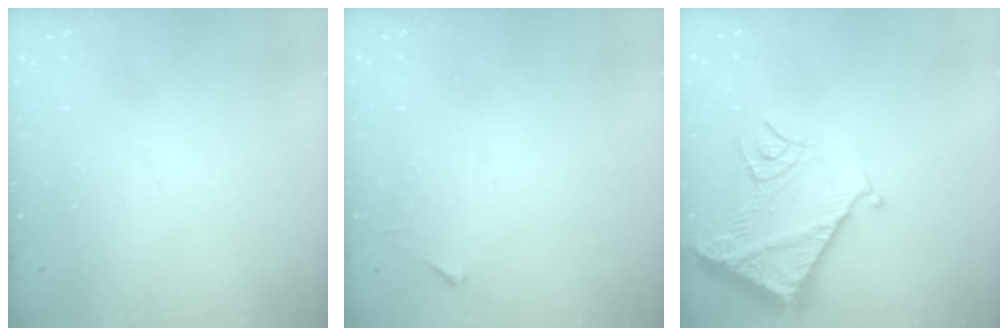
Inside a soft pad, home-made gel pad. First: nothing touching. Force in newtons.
{"total": 2.5, "press": 2.5, "slide": 0.3}
{"total": 13.7, "press": 13.6, "slide": 1.6}